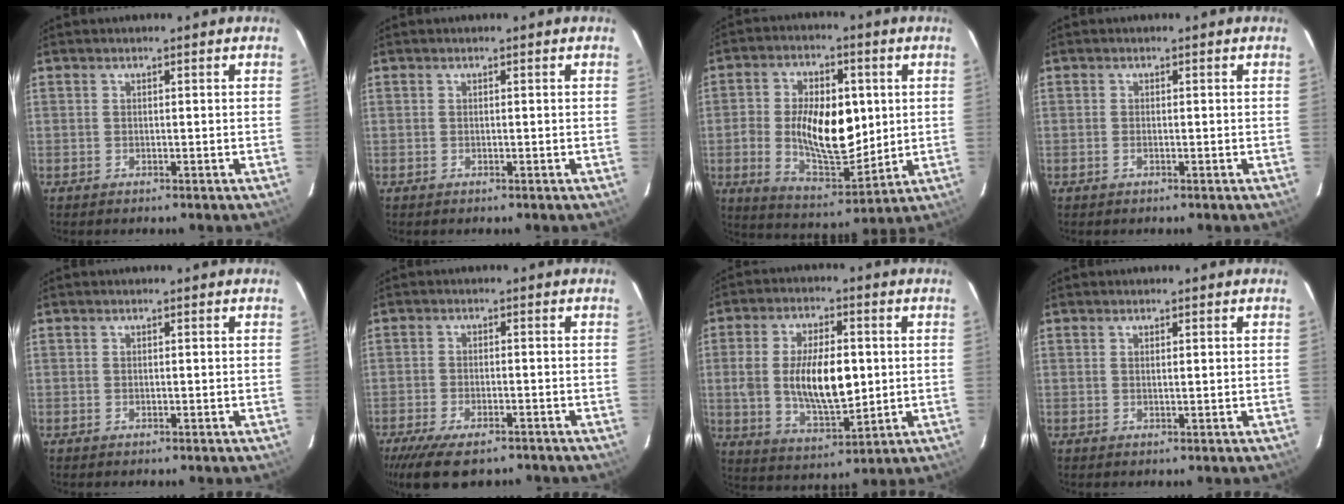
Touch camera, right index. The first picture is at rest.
{"total": 0.0}
{"total": 15.7, "force": [0.4, 8.3, 13.3], "torque": [-0.238, 0.001, 0.017]}
{"total": 0.6, "force": [-0.2, 0.2, 0.6], "torque": [-0.012, 0.000, -0.005]}
{"total": 0.0}
{"total": 11.3, "force": [-8.5, 4.1, 6.2], "torque": [-0.148, -0.032, -0.143]}
{"total": 14.5, "force": [0.3, 6.7, 12.8], "torque": [-0.238, -0.004, 0.016]}
{"total": 1.0, "force": [0.4, 0.0, 0.9], "torque": [-0.015, 0.001, 0.007]}